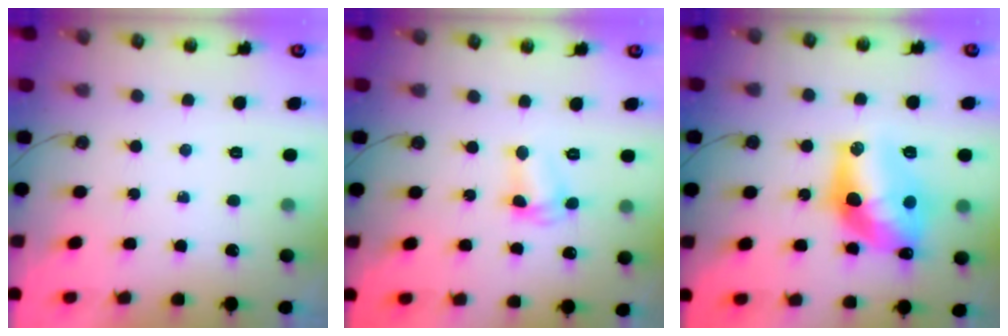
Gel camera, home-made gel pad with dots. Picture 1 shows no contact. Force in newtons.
{"total": 4.4, "press": 4.4, "slide": 0.4}
{"total": 16.3, "press": 16.2, "slide": 1.4}